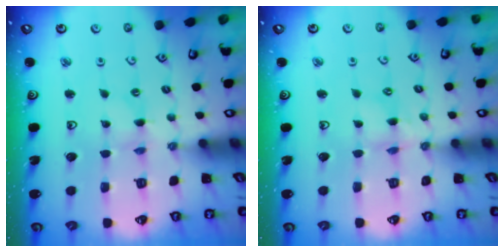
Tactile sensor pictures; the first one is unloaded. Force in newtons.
{"total": 1.6, "press": 1.6, "slide": 0.2}